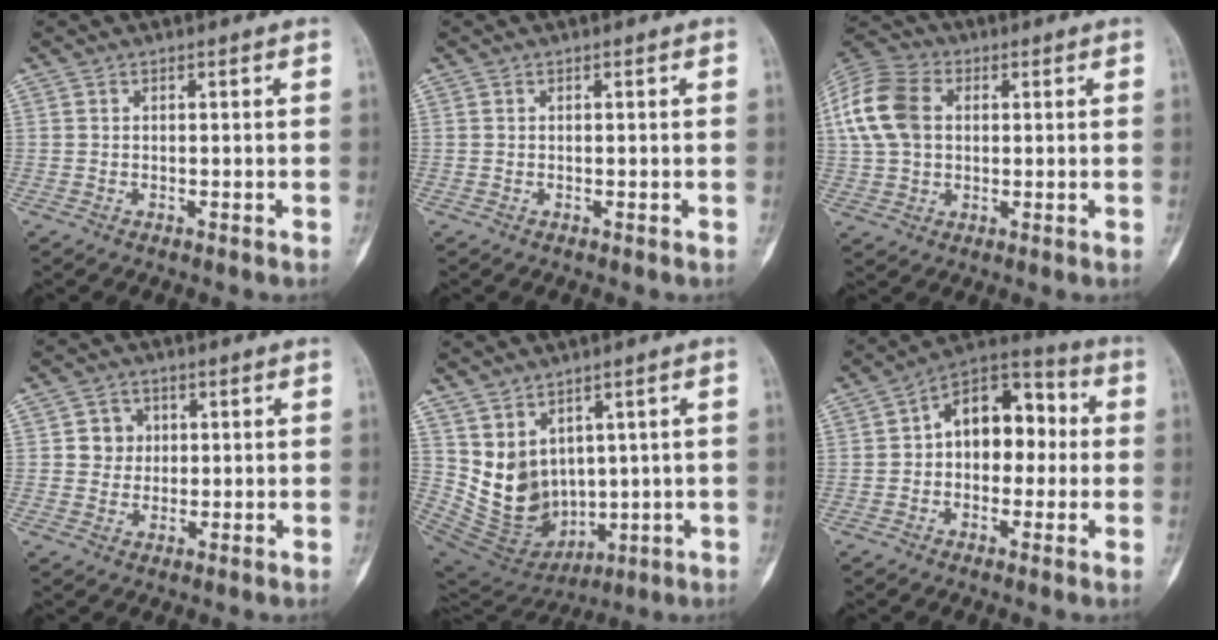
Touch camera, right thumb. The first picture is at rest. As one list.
[{"total": 0.0}, {"total": 13.5, "force": [2.3, 9.8, 9.0], "torque": [-0.178, 0.021, 0.038]}, {"total": 4.4, "force": [0.8, 4.1, 1.1], "torque": [0.011, 0.005, 0.009]}, {"total": 12.1, "force": [3.0, 9.7, 6.7], "torque": [-0.094, -0.019, 0.102]}, {"total": 13.3, "force": [0.7, 8.9, 9.9], "torque": [-0.101, 0.043, -0.005]}]